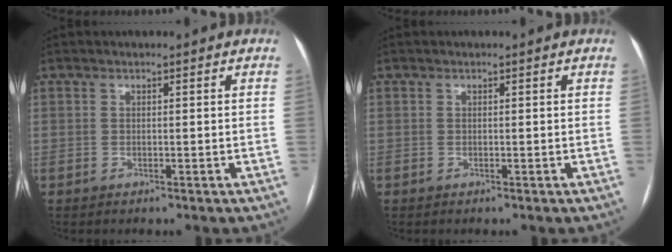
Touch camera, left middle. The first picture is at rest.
{"total": 0.0}